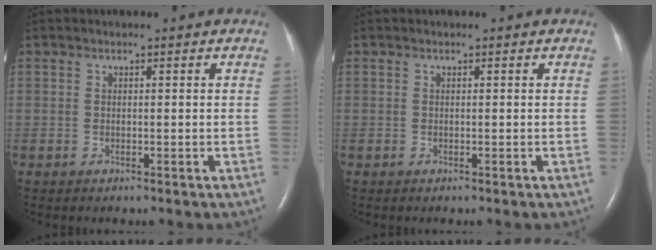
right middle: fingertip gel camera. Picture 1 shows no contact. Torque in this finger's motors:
{"motor_torque": [0.00, 0.00, 0.00, 0.00]}